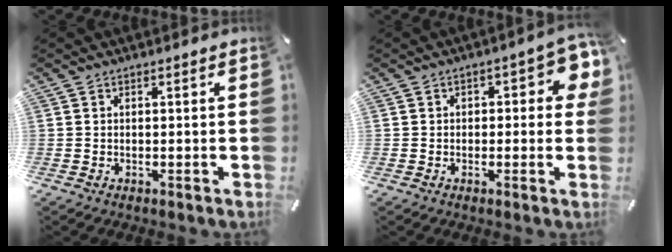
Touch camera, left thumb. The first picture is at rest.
{"total": 6.2, "force": [0.9, 3.4, 5.2], "torque": [-0.057, 0.001, 0.008]}